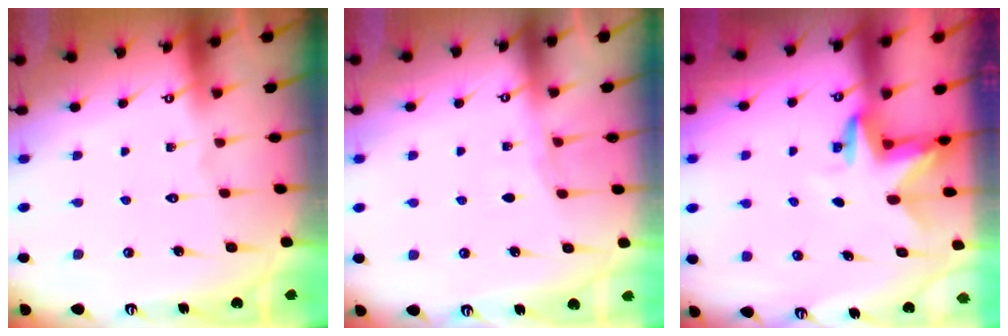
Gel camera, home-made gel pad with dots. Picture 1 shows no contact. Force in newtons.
{"total": 3.7, "press": 3.7, "slide": 0.5}
{"total": 3.4, "press": 3.4, "slide": 0.1}